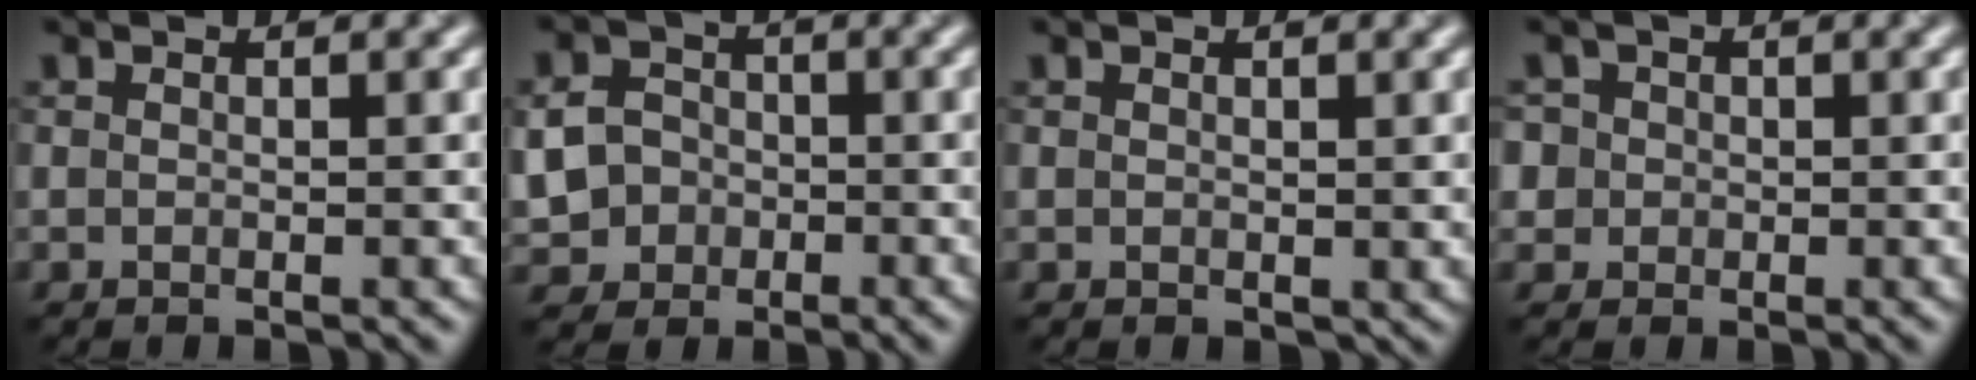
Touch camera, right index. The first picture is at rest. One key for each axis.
{"total": 6.5, "fx": -1.8, "fy": 5.9, "fz": 2.1, "tx": -0.039, "ty": -0.013, "tz": -0.051}
{"total": 0.5, "fx": 0.3, "fy": 0.4, "fz": 0.2, "tx": 0.000, "ty": -0.002, "tz": 0.005}
{"total": 3.8, "fx": 1.0, "fy": 3.4, "fz": 1.3, "tx": -0.018, "ty": 0.022, "tz": 0.004}